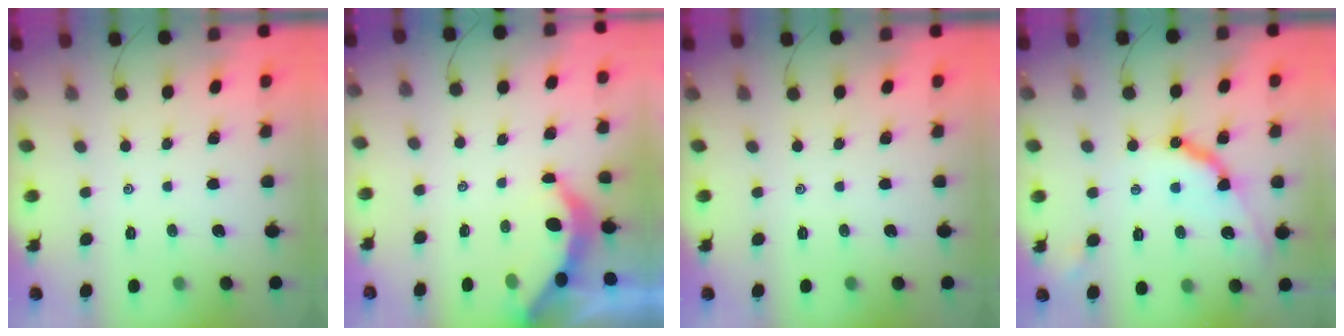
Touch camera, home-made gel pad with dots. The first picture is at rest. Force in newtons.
{"total": 3.8, "press": 3.8, "slide": 0.6}
{"total": 0.0}
{"total": 11.5, "press": 11.5, "slide": 0.8}